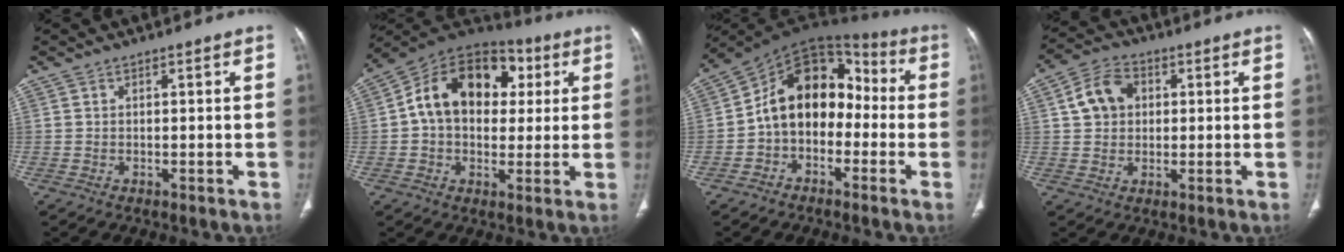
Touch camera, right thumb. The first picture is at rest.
{"total": 18.5, "force": [3.3, 13.4, 12.3], "torque": [-0.167, 0.026, 0.043]}
{"total": 14.7, "force": [-2.1, 10.6, 9.9], "torque": [-0.123, 0.068, -0.052]}
{"total": 8.9, "force": [2.3, 6.6, 5.5], "torque": [-0.089, 0.010, 0.038]}